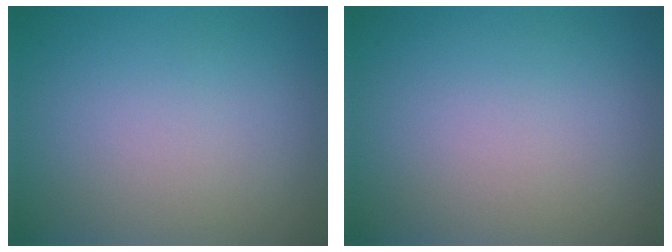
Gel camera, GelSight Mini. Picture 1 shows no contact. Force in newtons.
{"total": 0.0}